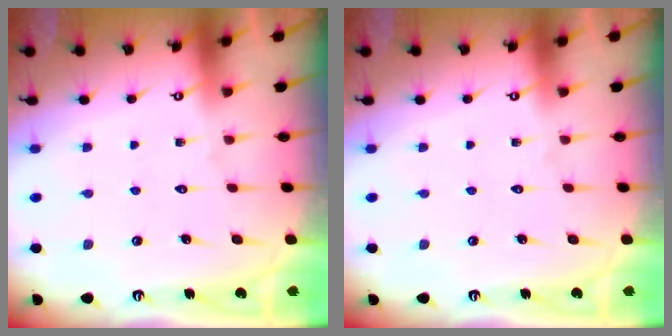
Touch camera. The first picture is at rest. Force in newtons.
{"total": 0.0}